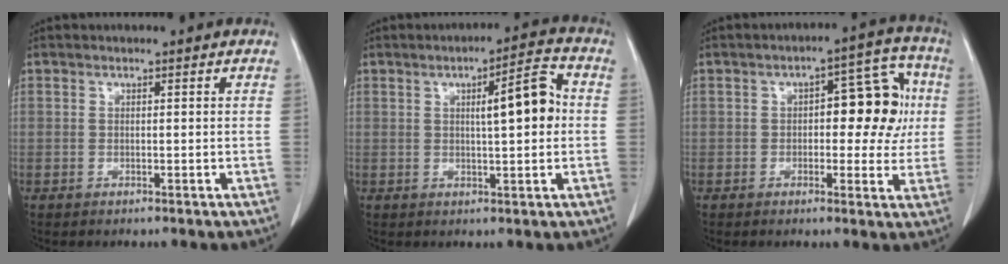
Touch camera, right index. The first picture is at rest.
{"total": 6.9, "force": [0.6, 0.7, 6.8], "torque": [-0.100, 0.014, 0.005]}
{"total": 10.2, "force": [0.9, 4.5, 9.0], "torque": [-0.099, 0.035, 0.012]}